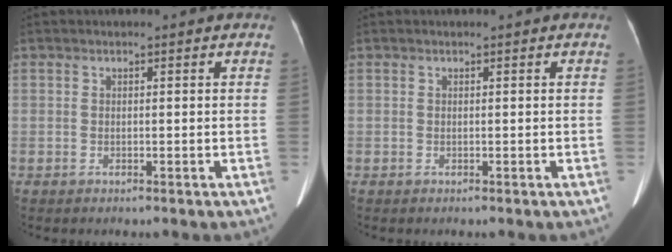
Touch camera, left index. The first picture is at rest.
{"total": 0.0}